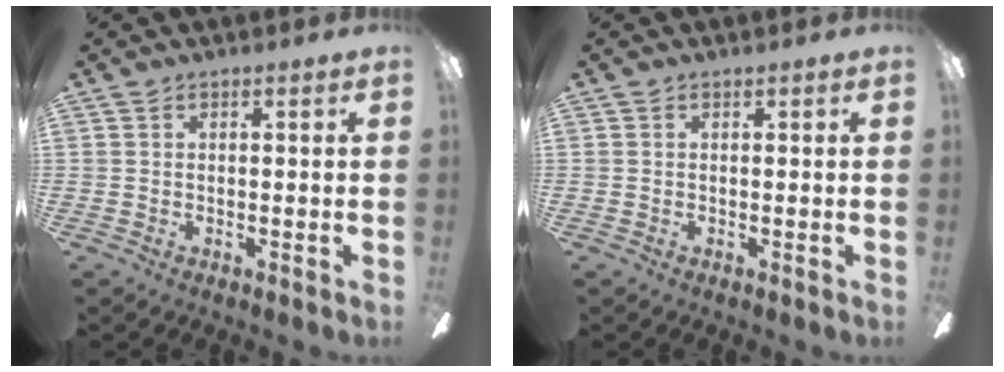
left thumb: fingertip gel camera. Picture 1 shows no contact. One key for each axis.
{"total": 0.0}